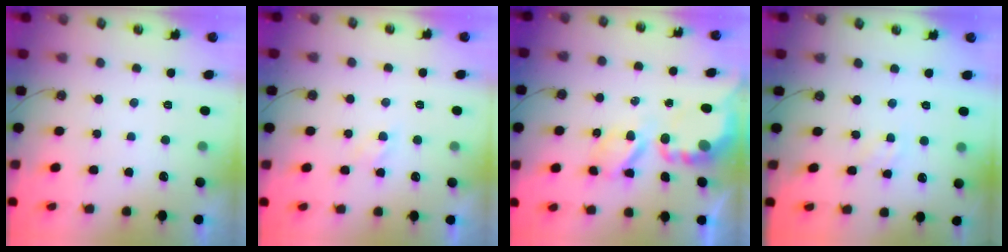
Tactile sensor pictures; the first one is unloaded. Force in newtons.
{"total": 2.4, "press": 2.4, "slide": 0.3}
{"total": 7.7, "press": 7.7, "slide": 0.7}
{"total": 0.9, "press": 0.9, "slide": 0.2}